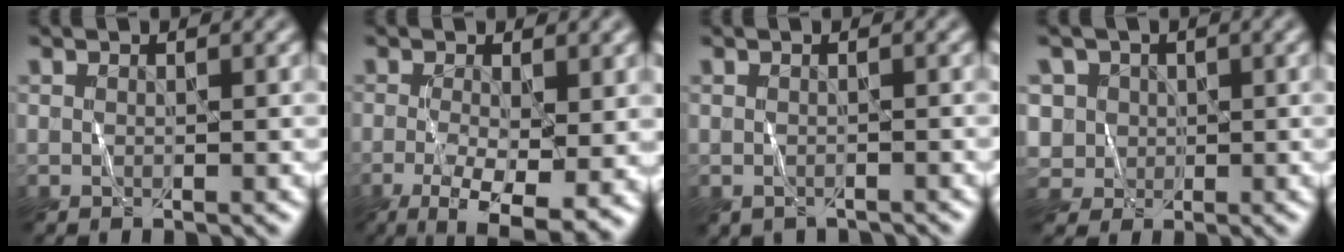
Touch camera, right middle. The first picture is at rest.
{"total": 7.9, "force": [-2.5, 2.9, 6.9], "torque": [-0.132, -0.012, -0.035]}
{"total": 0.6, "force": [-0.6, 0.2, 0.0], "torque": [-0.005, -0.005, -0.007]}
{"total": 4.1, "force": [1.6, 3.7, 0.9], "torque": [-0.031, 0.006, 0.029]}